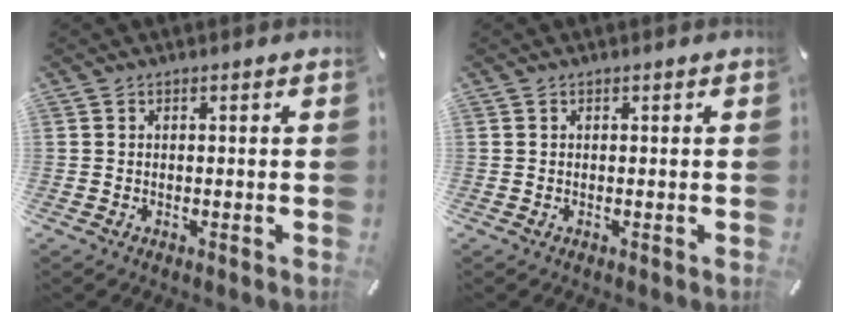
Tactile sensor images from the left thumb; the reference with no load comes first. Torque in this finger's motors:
{"motor_torque": [0.00, 0.00, -0.01, 0.02, 0.00]}